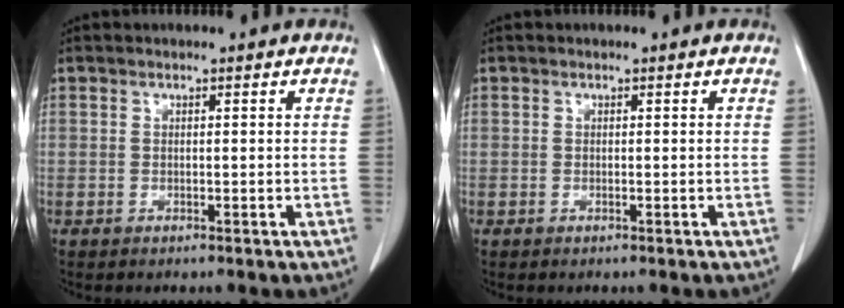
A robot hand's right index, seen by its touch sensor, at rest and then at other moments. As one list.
[{"total": 0.0}]